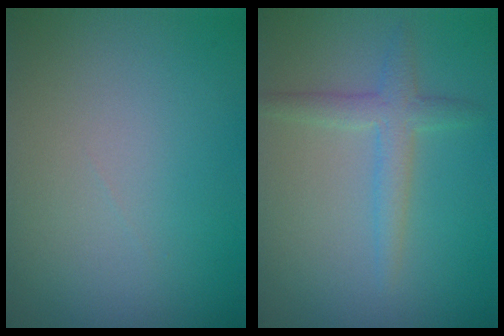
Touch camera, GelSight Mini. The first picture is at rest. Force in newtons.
{"total": 2.3, "press": 2.3, "slide": 0.1}